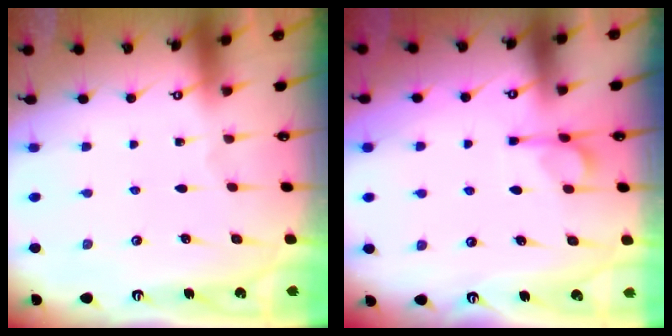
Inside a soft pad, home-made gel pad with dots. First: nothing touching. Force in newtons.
{"total": 5.6, "press": 5.6, "slide": 0.8}